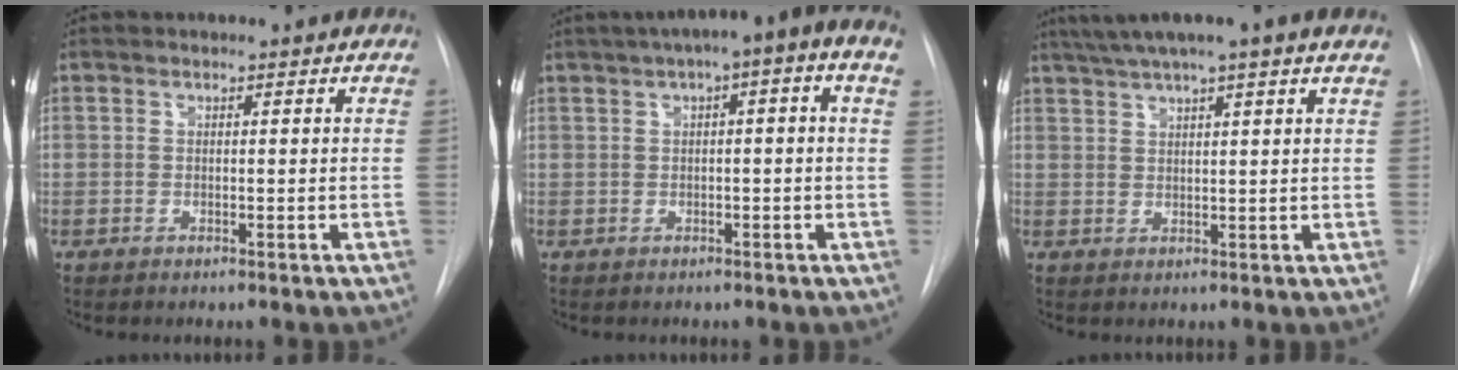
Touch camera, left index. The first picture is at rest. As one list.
[{"total": 9.6, "force": [4.2, 1.2, 8.6], "torque": [-0.121, 0.046, 0.048]}, {"total": 9.9, "force": [7.5, -0.4, 6.5], "torque": [-0.112, 0.041, 0.102]}]